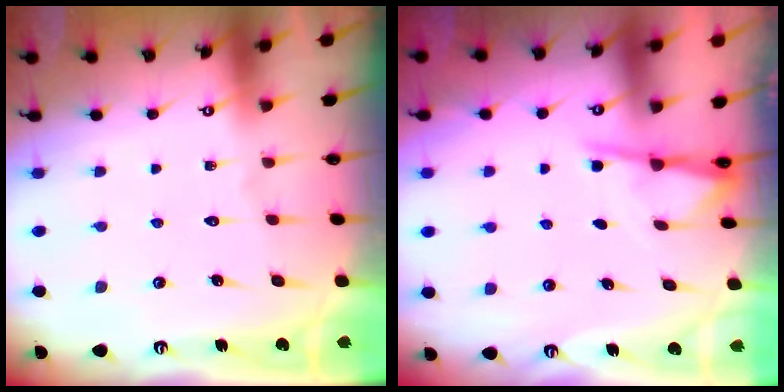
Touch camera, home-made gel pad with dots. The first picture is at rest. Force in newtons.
{"total": 2.2, "press": 2.2, "slide": 0.3}